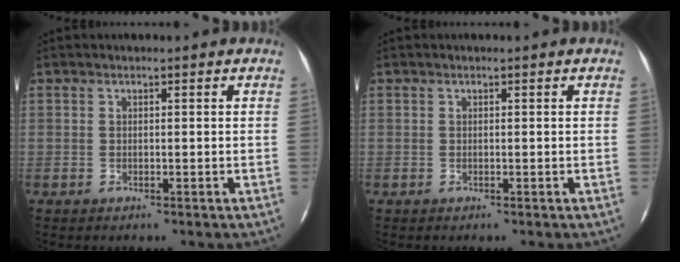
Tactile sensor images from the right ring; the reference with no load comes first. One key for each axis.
{"total": 0.0}